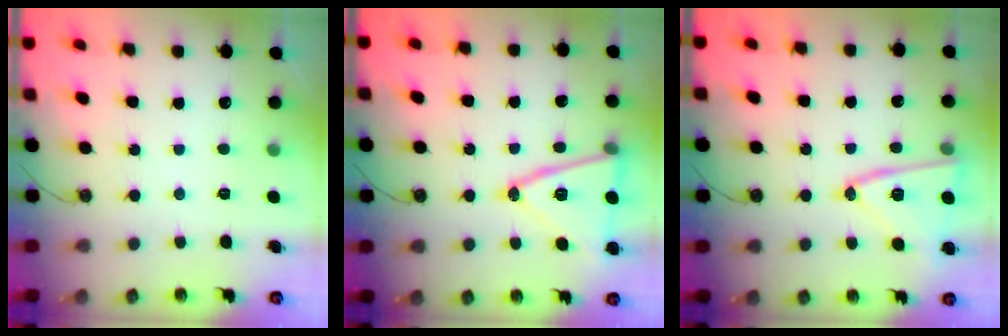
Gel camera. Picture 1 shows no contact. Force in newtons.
{"total": 16.8, "press": 16.5, "slide": 3.4}
{"total": 16.2, "press": 16.1, "slide": 1.3}